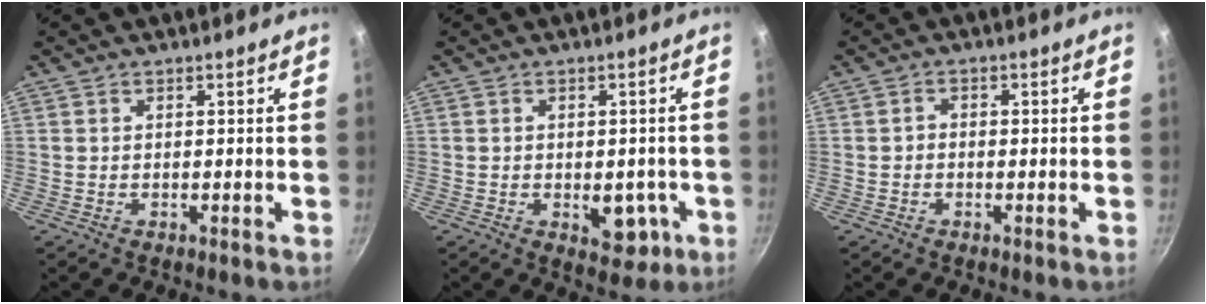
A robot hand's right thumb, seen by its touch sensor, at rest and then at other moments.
{"total": 6.1, "force": [-1.8, 3.7, 4.5], "torque": [-0.030, 0.008, -0.014]}
{"total": 1.3, "force": [-0.4, 1.1, 0.7], "torque": [-0.003, 0.005, -0.010]}